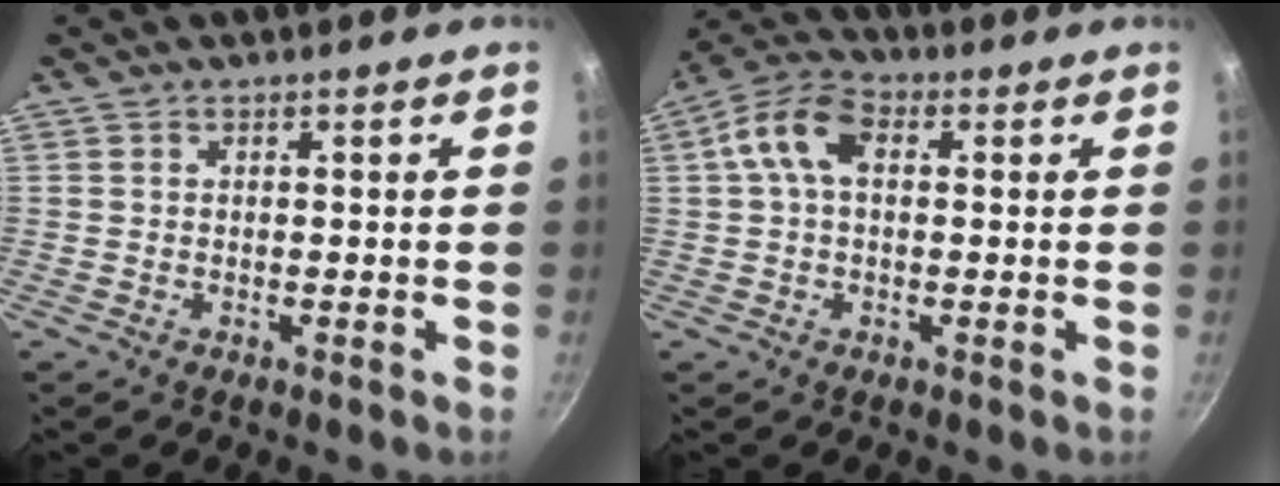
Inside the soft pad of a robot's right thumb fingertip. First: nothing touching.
{"total": 8.6, "force": [1.6, 5.2, 6.6], "torque": [-0.128, 0.024, 0.015]}